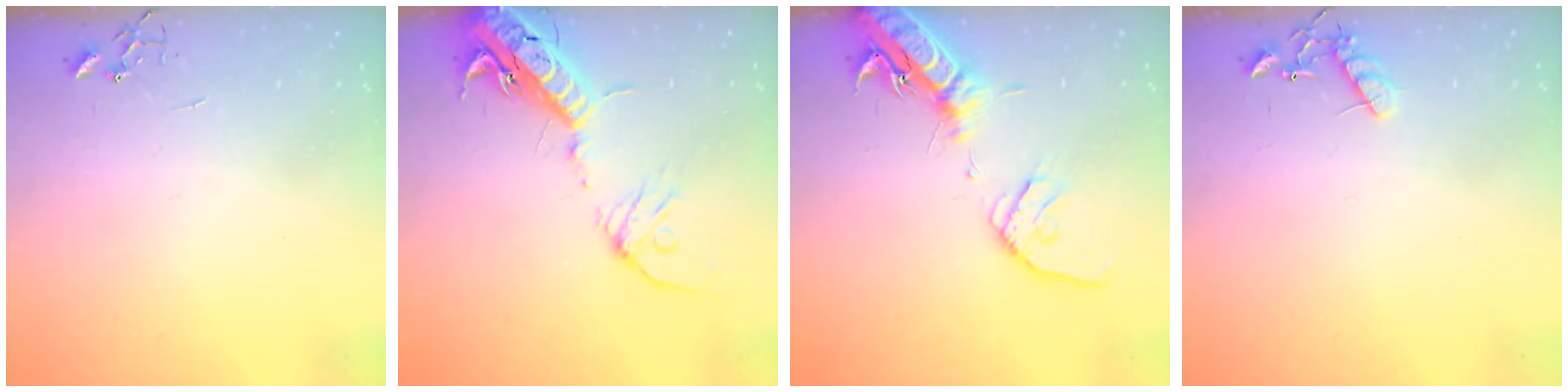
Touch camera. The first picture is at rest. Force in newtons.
{"total": 17.9, "press": 17.4, "slide": 4.3}
{"total": 19.4, "press": 19.1, "slide": 3.5}
{"total": 8.1, "press": 8.1, "slide": 0.3}